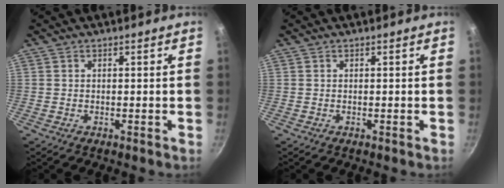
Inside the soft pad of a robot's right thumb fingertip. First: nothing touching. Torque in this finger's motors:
{"motor_torque": [0.00, 0.00, 0.01, 0.01, 0.01]}